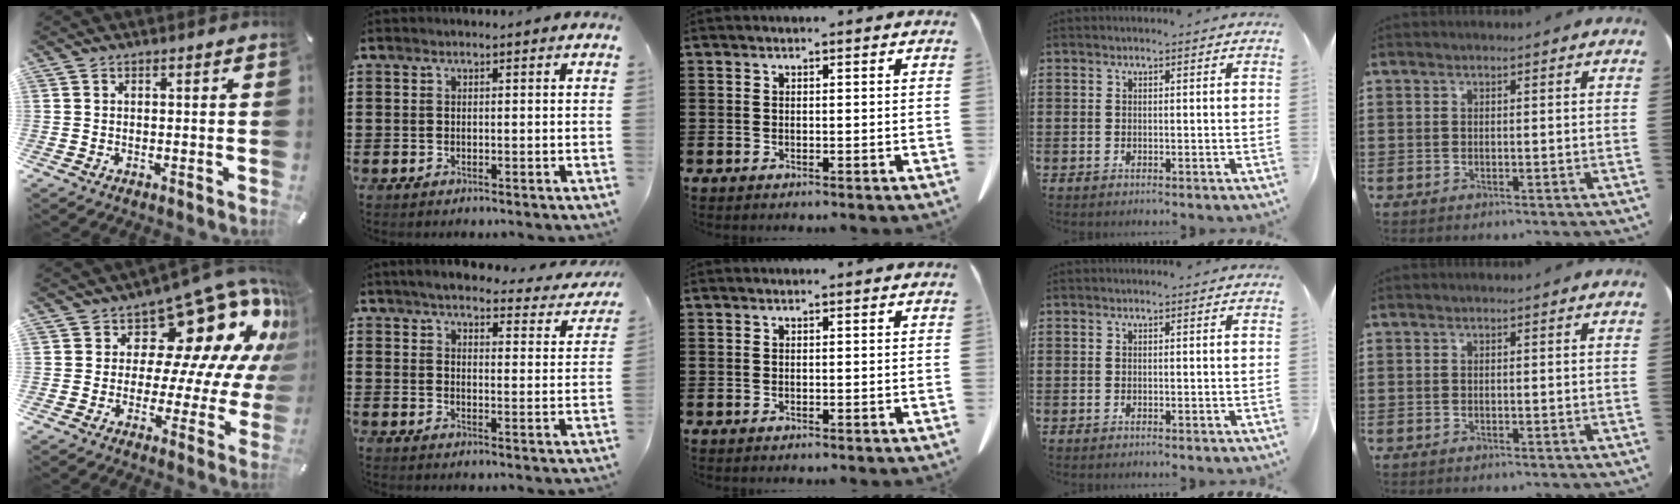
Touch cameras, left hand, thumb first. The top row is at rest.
{"thumb": {"total": 18.6, "force": [9.8, 10.6, 11.8], "torque": [-0.150, -0.085, 0.161]}, "index": {"total": 4.7, "force": [4.3, 0.6, 2.0], "torque": [-0.057, -0.020, 0.071]}}